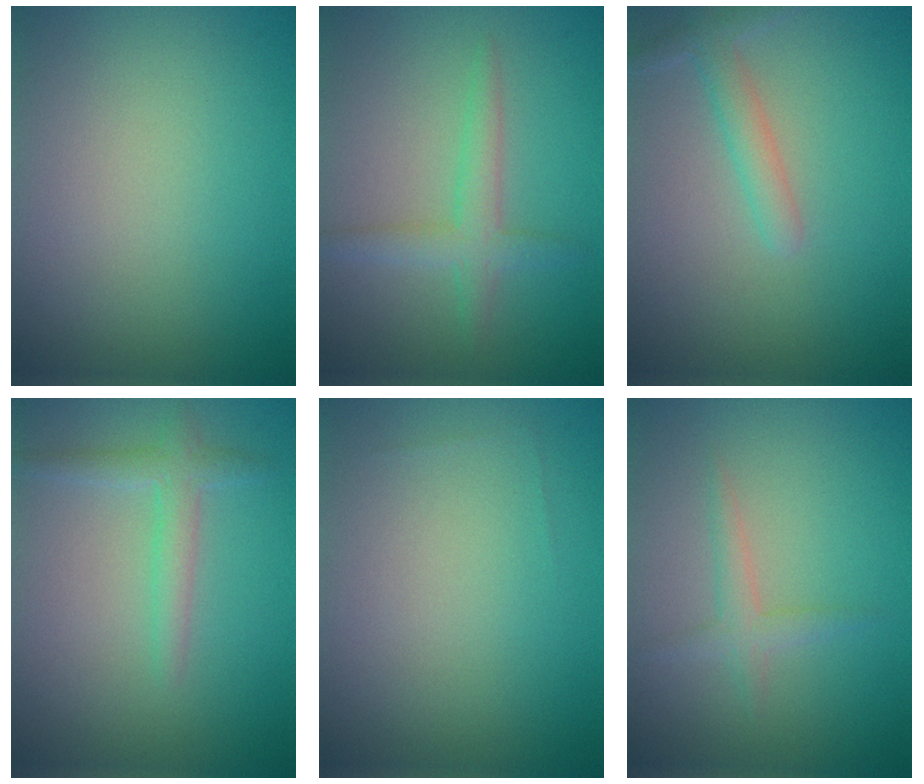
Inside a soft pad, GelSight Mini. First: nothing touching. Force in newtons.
{"total": 2.7, "press": 2.7, "slide": 0.2}
{"total": 2.1, "press": 2.1, "slide": 0.1}
{"total": 2.1, "press": 2.1, "slide": 0.2}
{"total": 0.0}
{"total": 1.7, "press": 1.7, "slide": 0.1}